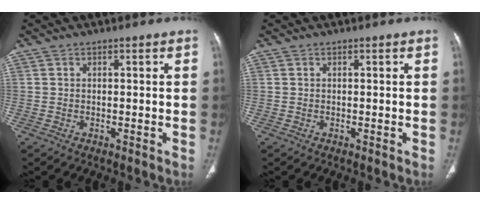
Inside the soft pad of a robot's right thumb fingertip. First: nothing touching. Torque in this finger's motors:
{"motor_torque": [0.00, 0.00, 0.08, 0.08, 0.00]}